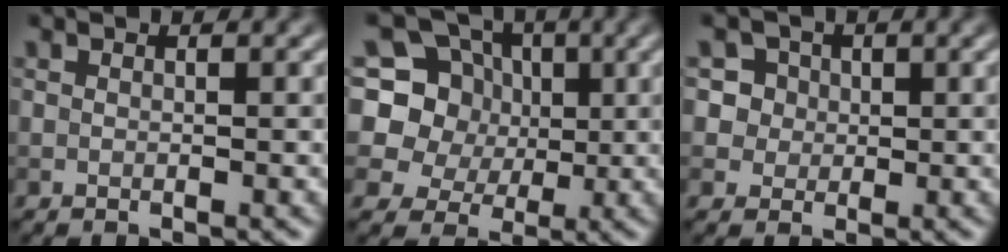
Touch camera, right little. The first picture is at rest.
{"total": 9.6, "force": [2.7, 8.4, 3.8], "torque": [-0.092, 0.025, 0.030]}
{"total": 5.0, "force": [2.1, 4.3, 1.7], "torque": [-0.010, 0.017, 0.019]}